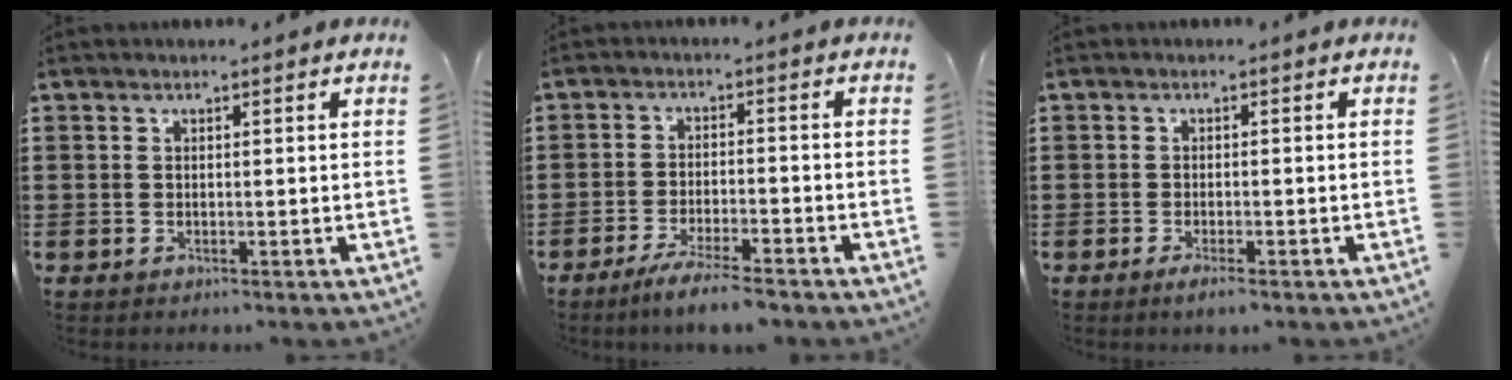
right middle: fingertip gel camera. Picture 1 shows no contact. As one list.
[{"total": 4.9, "force": [-4.3, 0.0, 2.4], "torque": [-0.052, -0.009, -0.082]}, {"total": 1.7, "force": [-1.2, 0.2, 1.2], "torque": [-0.021, -0.001, -0.021]}]